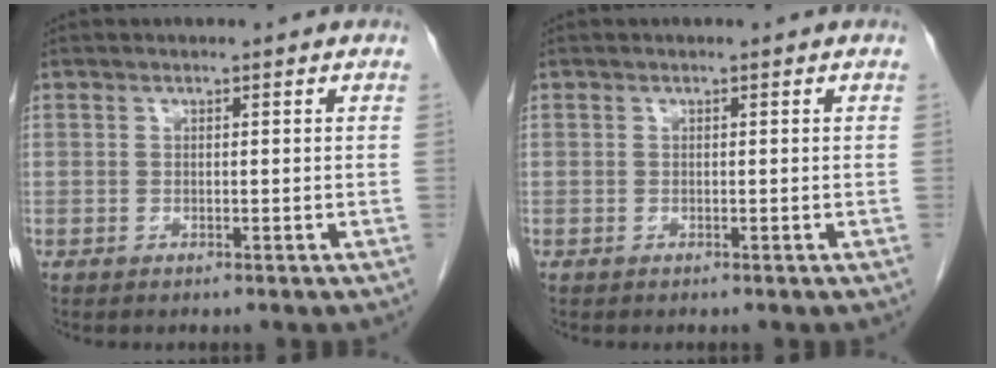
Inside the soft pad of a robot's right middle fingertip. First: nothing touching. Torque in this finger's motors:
{"motor_torque": [0.36, -0.31, -0.10, -0.04]}